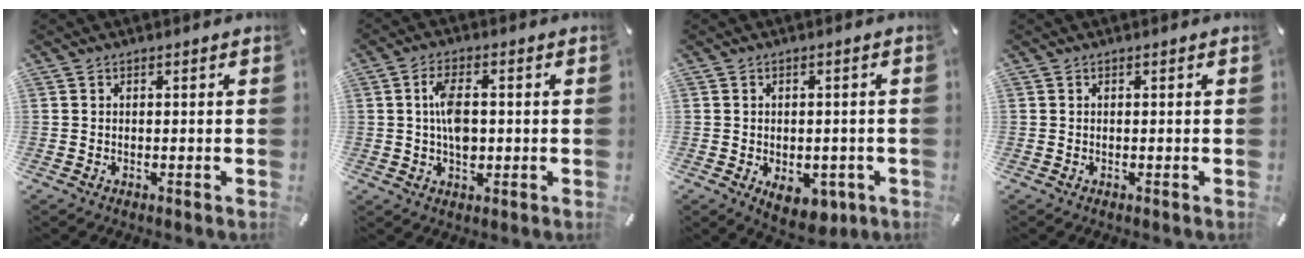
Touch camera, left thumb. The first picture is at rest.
{"total": 6.7, "force": [0.2, 3.8, 5.5], "torque": [-0.102, -0.002, -0.003]}
{"total": 7.1, "force": [-2.7, 4.3, 5.0], "torque": [-0.069, 0.003, -0.042]}
{"total": 0.0}